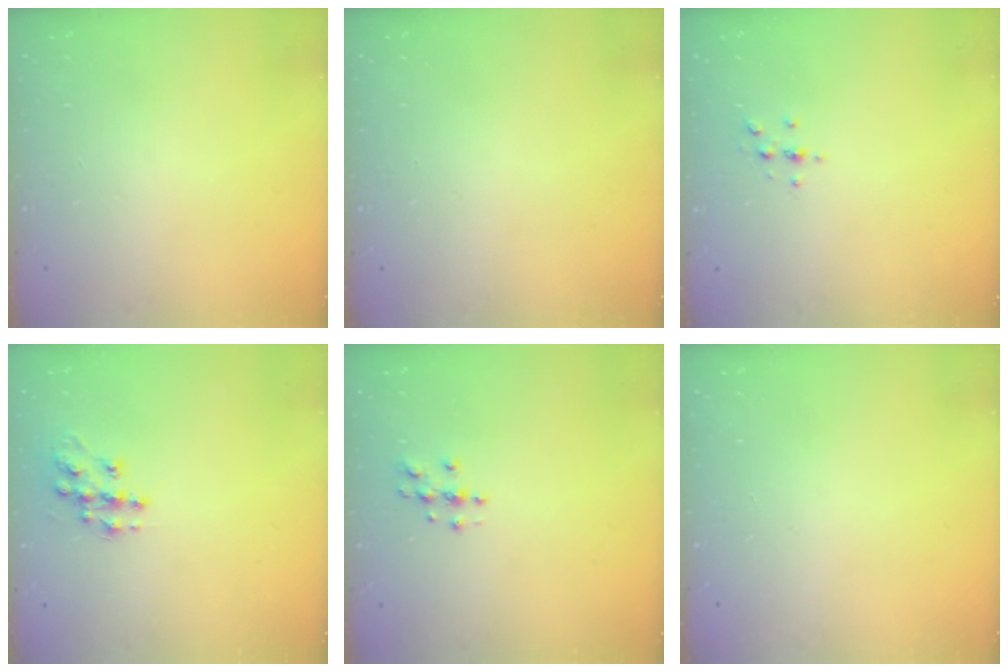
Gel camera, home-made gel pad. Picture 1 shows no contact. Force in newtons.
{"total": 0.0}
{"total": 2.4, "press": 2.4, "slide": 0.3}
{"total": 11.4, "press": 11.4, "slide": 0.8}
{"total": 3.8, "press": 3.8, "slide": 0.4}
{"total": 0.0}